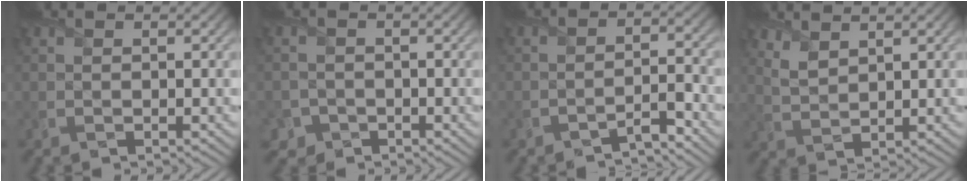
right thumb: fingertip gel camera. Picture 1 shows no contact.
{"total": 2.6, "force": [-1.6, 2.0, 0.3], "torque": [-0.003, -0.001, -0.032]}
{"total": 3.1, "force": [-2.7, 0.5, 1.5], "torque": [-0.022, 0.012, -0.049]}
{"total": 3.5, "force": [2.7, 1.3, 1.8], "torque": [-0.047, -0.003, 0.064]}